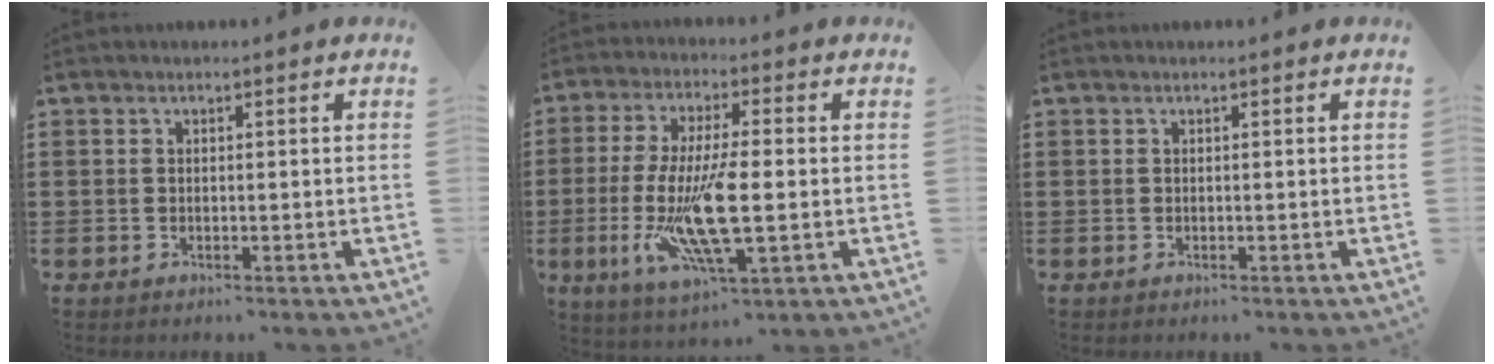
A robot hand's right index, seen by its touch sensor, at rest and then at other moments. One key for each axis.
{"total": 12.5, "fx": -2.1, "fy": 3.8, "fz": 11.8, "tx": -0.249, "ty": -0.017, "tz": -0.041}
{"total": 0.0}